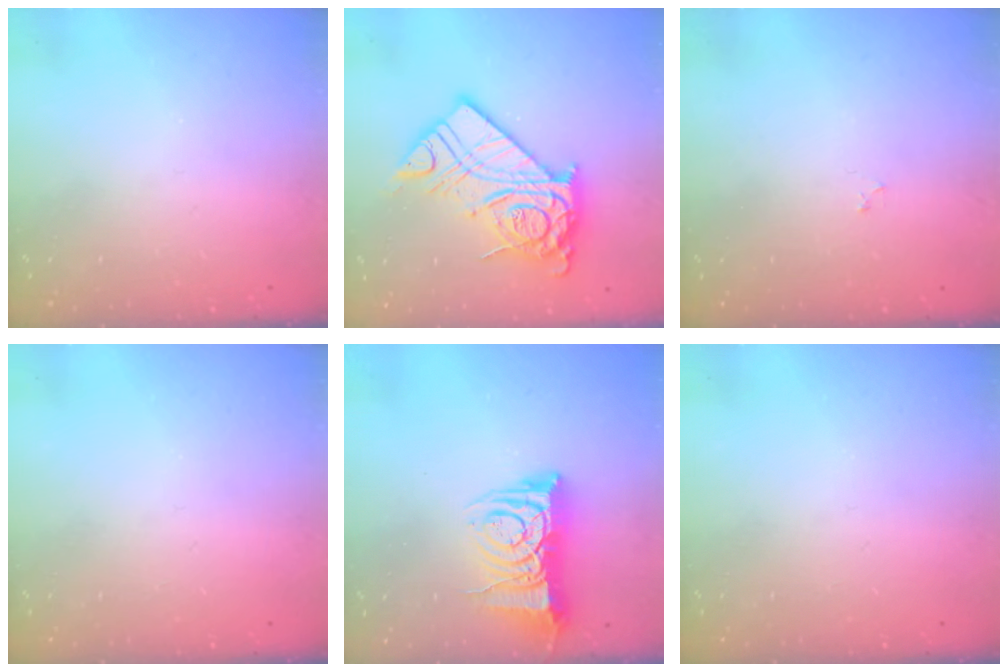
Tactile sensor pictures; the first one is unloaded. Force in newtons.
{"total": 20.5, "press": 20.4, "slide": 2.0}
{"total": 2.2, "press": 2.1, "slide": 0.3}
{"total": 0.0}
{"total": 10.2, "press": 10.1, "slide": 1.3}
{"total": 0.0}